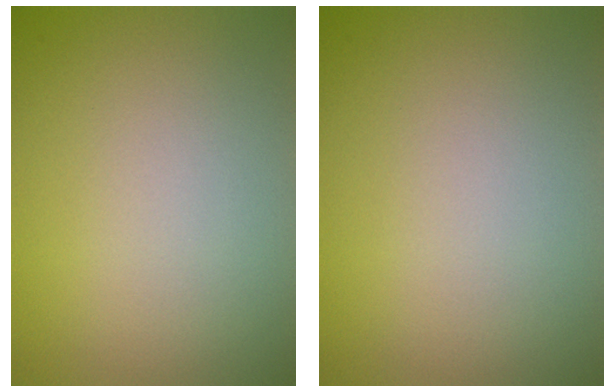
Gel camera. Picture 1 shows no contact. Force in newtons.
{"total": 0.0}